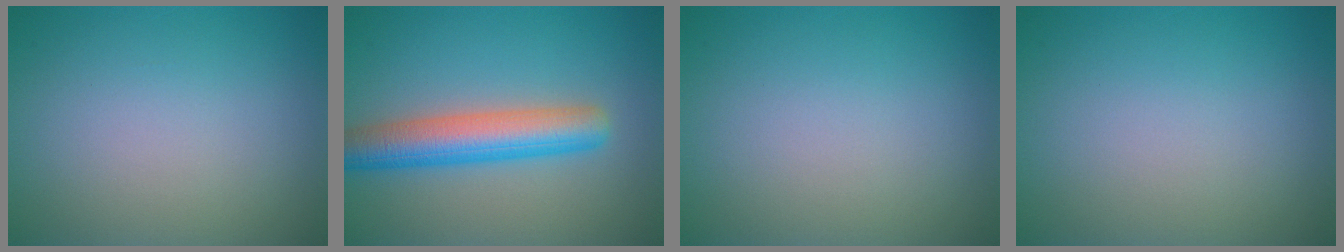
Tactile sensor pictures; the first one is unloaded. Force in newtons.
{"total": 5.8, "press": 5.8, "slide": 0.2}
{"total": 0.0}
{"total": 0.0}